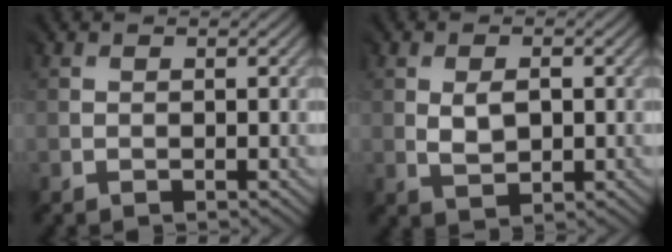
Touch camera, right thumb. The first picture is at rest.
{"total": 2.2, "force": [0.6, 1.5, 1.5], "torque": [-0.029, -0.002, 0.017]}